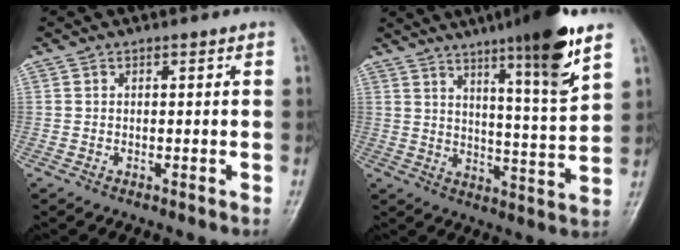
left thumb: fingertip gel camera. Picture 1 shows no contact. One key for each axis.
{"total": 15.4, "fx": 9.3, "fy": 1.3, "fz": 12.2, "tx": -0.176, "ty": -0.053, "tz": 0.142}